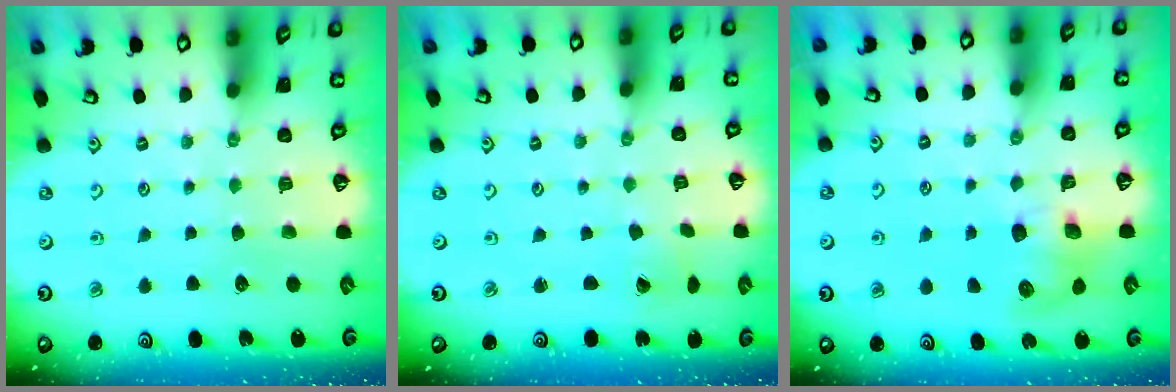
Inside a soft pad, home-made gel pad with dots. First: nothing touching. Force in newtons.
{"total": 0.7, "press": 0.7, "slide": 0.0}
{"total": 7.5, "press": 7.5, "slide": 0.4}